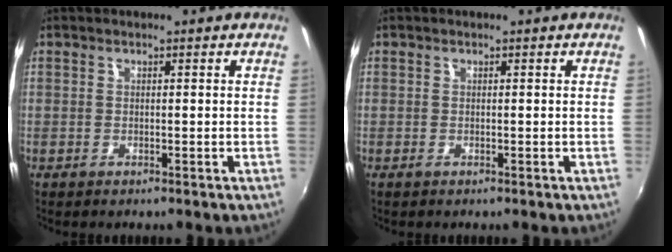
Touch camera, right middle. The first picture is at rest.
{"total": 0.0}